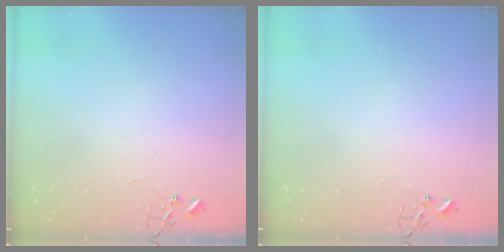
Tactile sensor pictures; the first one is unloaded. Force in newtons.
{"total": 0.0}